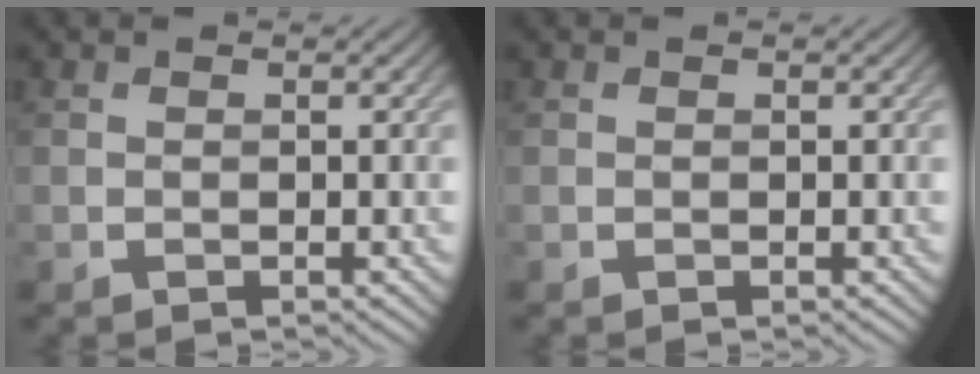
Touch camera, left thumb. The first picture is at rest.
{"total": 0.0}